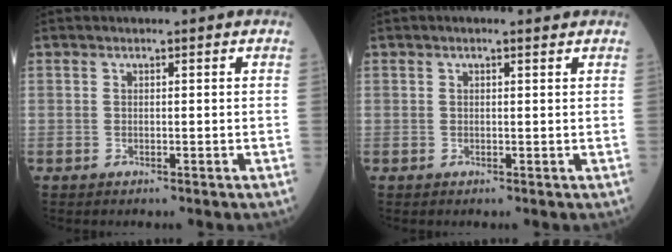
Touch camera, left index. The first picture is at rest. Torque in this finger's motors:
{"motor_torque": [0.35, -0.31, -0.05, -0.01]}